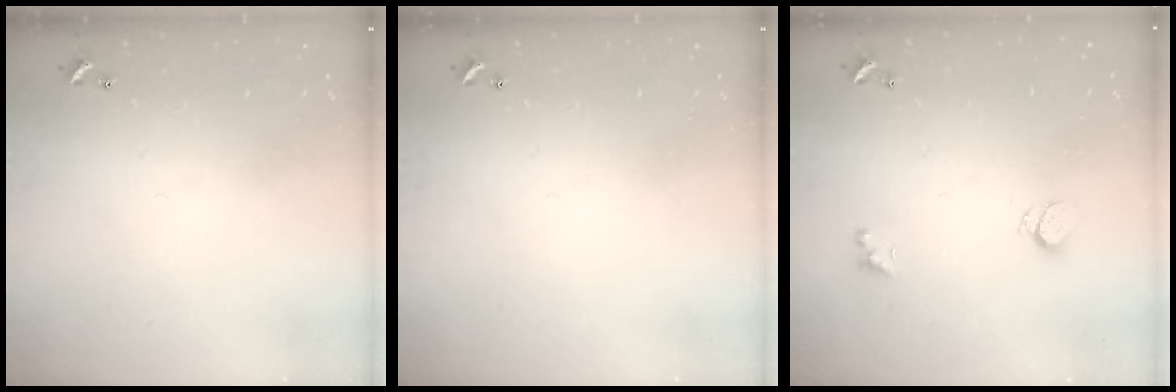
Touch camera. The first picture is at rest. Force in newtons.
{"total": 0.0}
{"total": 1.9, "press": 1.8, "slide": 0.7}